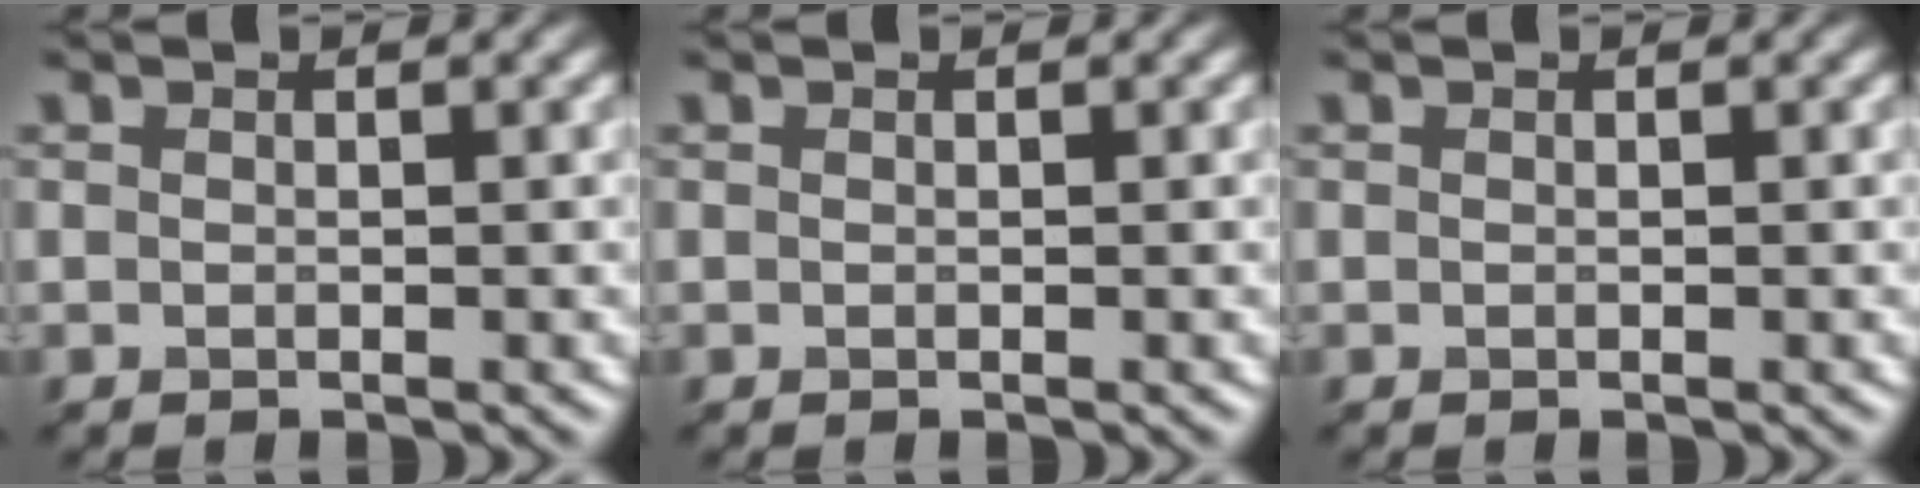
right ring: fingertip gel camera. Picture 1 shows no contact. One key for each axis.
{"total": 0.0}
{"total": 0.0}